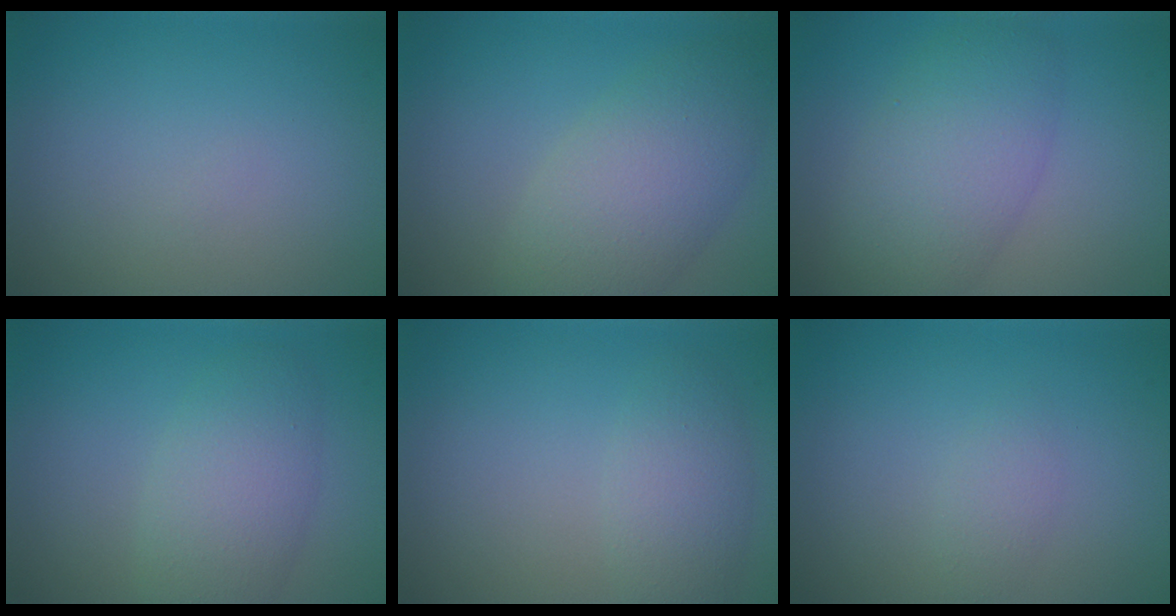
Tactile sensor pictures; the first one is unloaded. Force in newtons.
{"total": 6.1, "press": 6.1, "slide": 0.1}
{"total": 6.2, "press": 6.2, "slide": 0.1}
{"total": 4.3, "press": 4.3, "slide": 0.1}
{"total": 2.7, "press": 2.7, "slide": 0.2}
{"total": 1.1, "press": 1.1, "slide": 0.1}